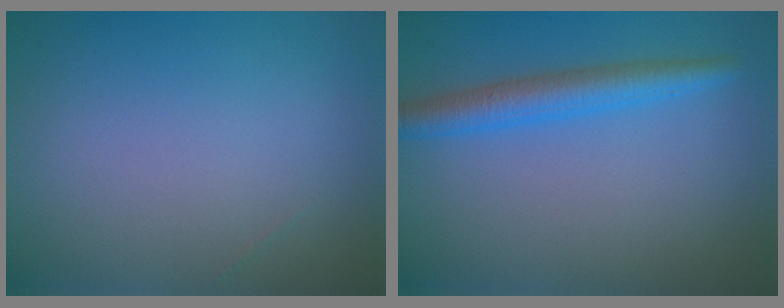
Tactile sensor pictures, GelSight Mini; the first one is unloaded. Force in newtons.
{"total": 3.6, "press": 3.6, "slide": 0.3}